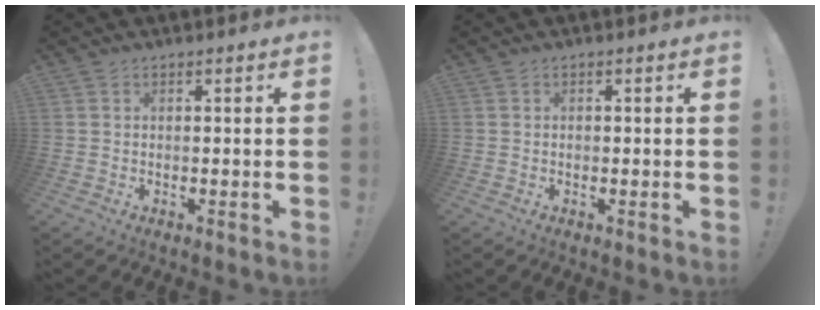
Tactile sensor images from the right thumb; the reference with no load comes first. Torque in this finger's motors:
{"motor_torque": [0.15, 0.02, 0.17, -0.10, 0.07]}